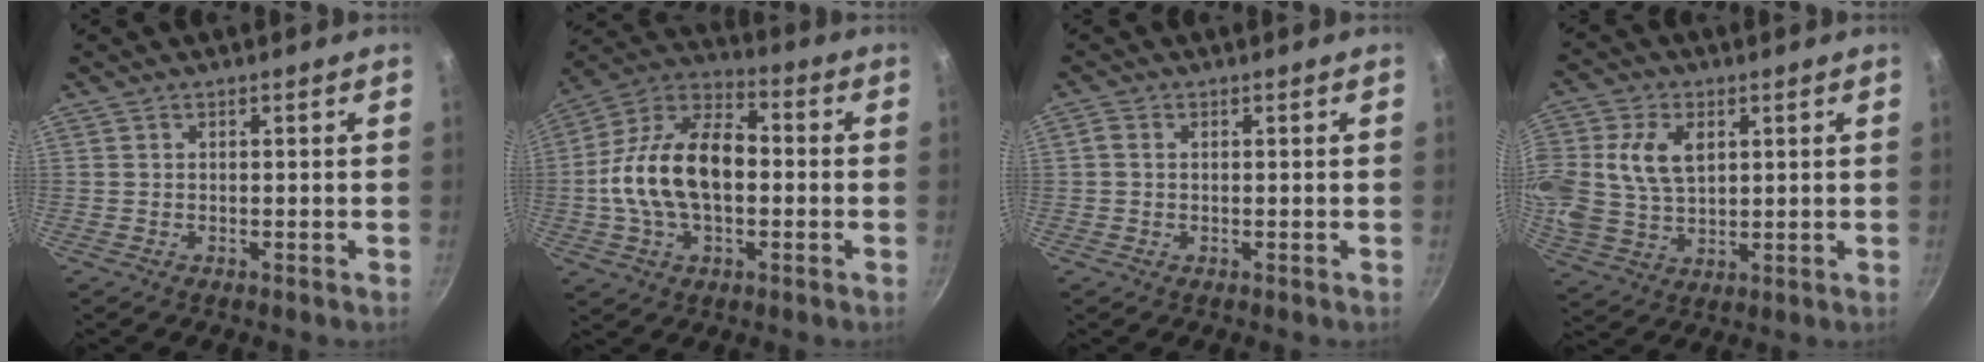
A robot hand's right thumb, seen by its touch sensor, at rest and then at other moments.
{"total": 18.6, "force": [-1.1, 11.2, 14.8], "torque": [-0.247, 0.040, -0.038]}
{"total": 0.7, "force": [0.2, 0.6, 0.4], "torque": [-0.006, 0.002, 0.003]}
{"total": 14.8, "force": [3.4, 10.4, 9.9], "torque": [-0.207, 0.006, 0.068]}